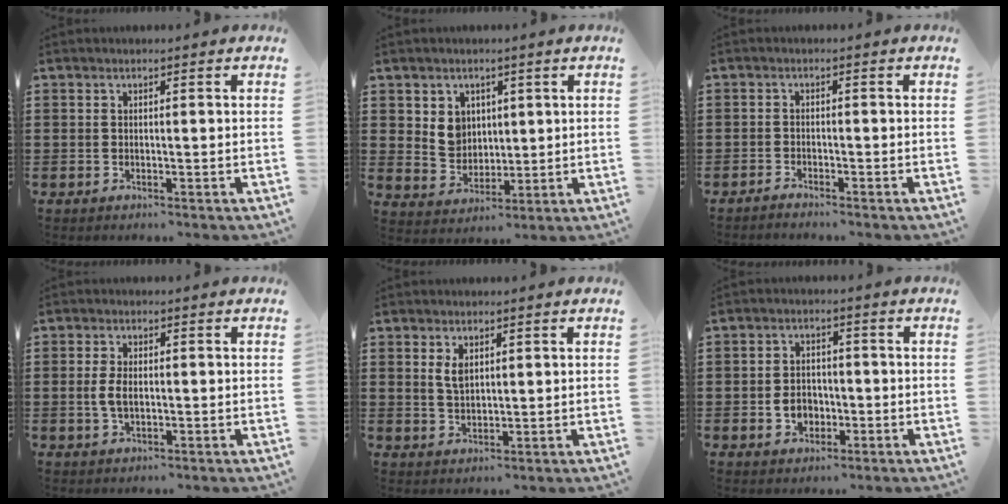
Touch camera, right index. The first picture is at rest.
{"total": 5.2, "force": [1.9, 4.5, 1.7], "torque": [-0.045, 0.011, 0.036]}
{"total": 1.2, "force": [-1.2, 0.1, 0.0], "torque": [-0.003, 0.004, -0.026]}
{"total": 3.3, "force": [-0.1, 1.7, 2.8], "torque": [-0.068, -0.002, -0.007]}
{"total": 2.8, "force": [1.2, 1.4, 2.0], "torque": [-0.044, 0.005, 0.022]}
{"total": 3.9, "force": [-1.1, 3.0, 2.2], "torque": [-0.040, 0.002, -0.023]}